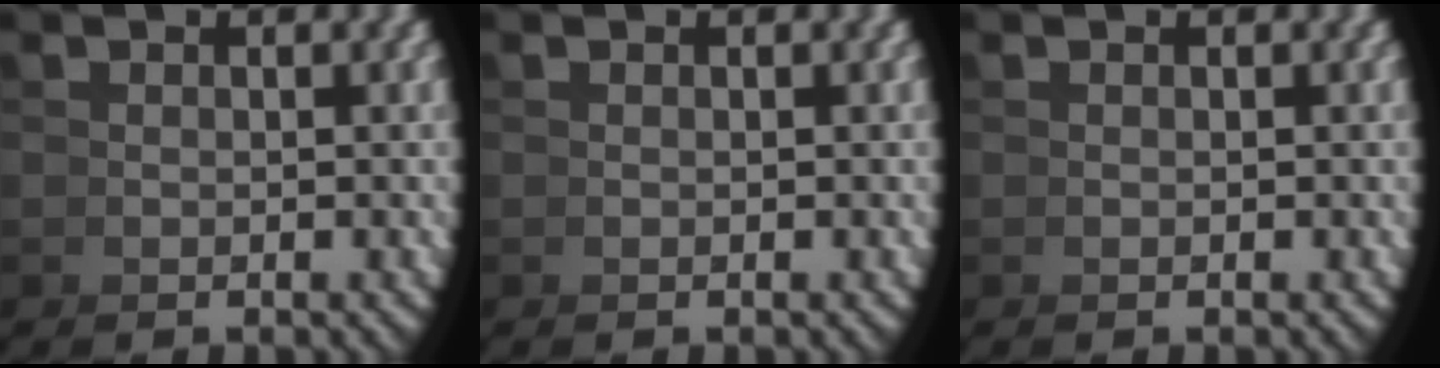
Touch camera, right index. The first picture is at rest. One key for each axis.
{"total": 0.0}
{"total": 0.0}